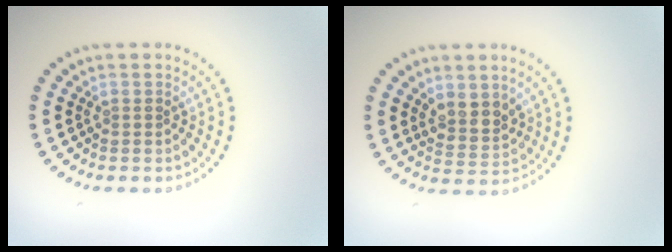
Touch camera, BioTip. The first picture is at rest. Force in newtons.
{"total": 2.4, "press": 2.1, "slide": 1.1}